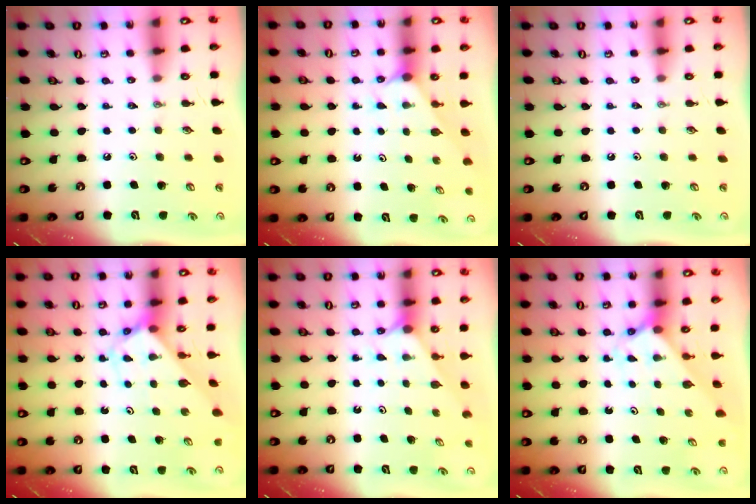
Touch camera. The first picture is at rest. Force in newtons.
{"total": 2.0, "press": 2.0, "slide": 0.3}
{"total": 0.0}
{"total": 2.8, "press": 2.8, "slide": 0.1}
{"total": 3.2, "press": 3.2, "slide": 0.2}
{"total": 2.1, "press": 2.1, "slide": 0.1}